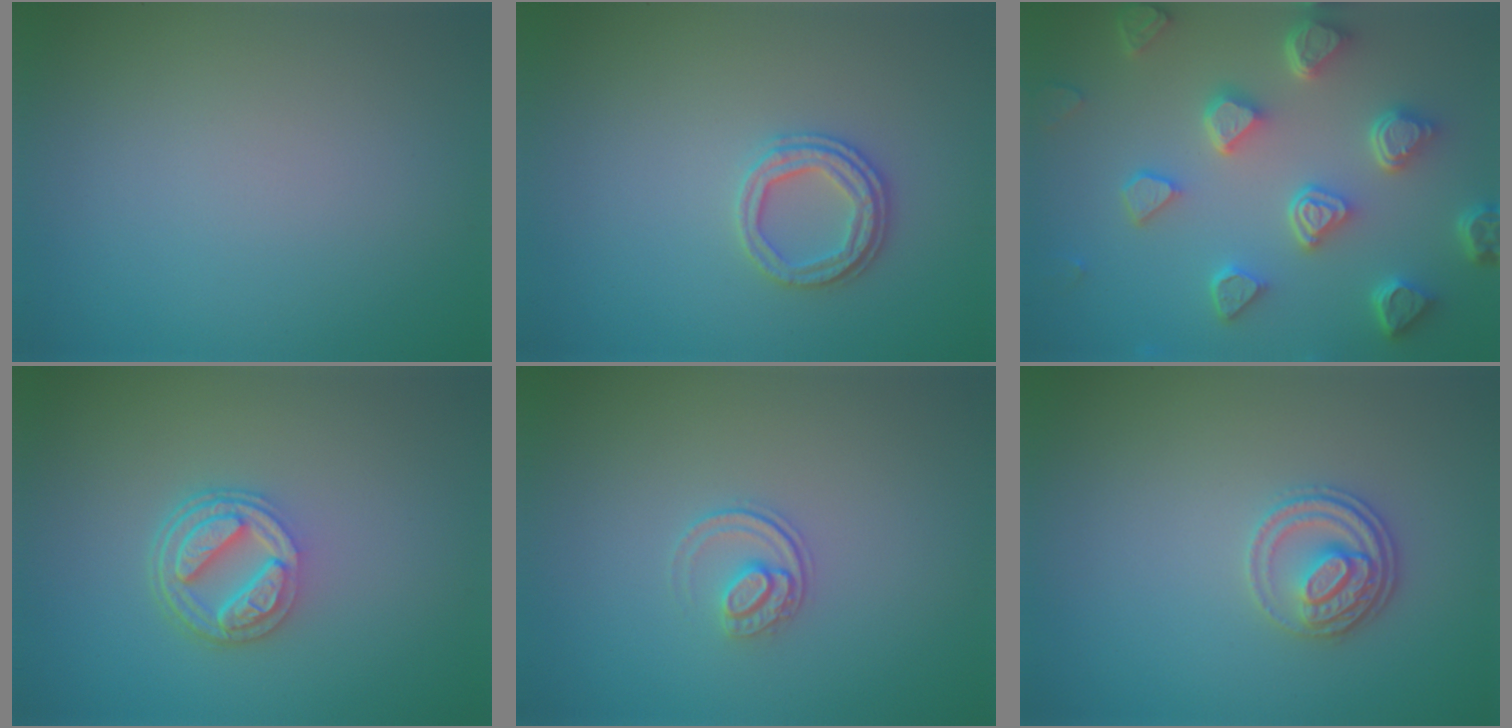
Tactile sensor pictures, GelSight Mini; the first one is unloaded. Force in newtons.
{"total": 2.6, "press": 2.4, "slide": 0.8}
{"total": 6.7, "press": 5.3, "slide": 4.1}
{"total": 4.5, "press": 3.3, "slide": 3.0}
{"total": 1.5, "press": 1.1, "slide": 1.1}
{"total": 2.7, "press": 2.5, "slide": 1.0}